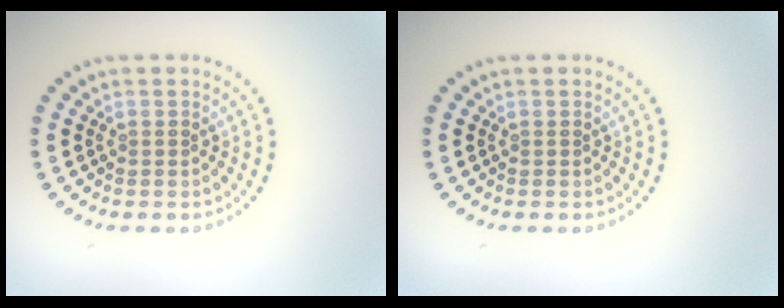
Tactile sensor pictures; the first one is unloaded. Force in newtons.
{"total": 0.0}